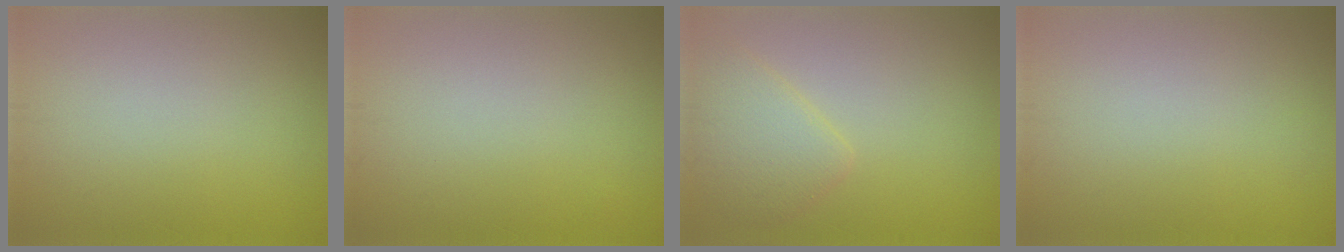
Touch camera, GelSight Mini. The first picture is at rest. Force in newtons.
{"total": 0.0}
{"total": 3.1, "press": 3.1, "slide": 0.2}
{"total": 0.0}